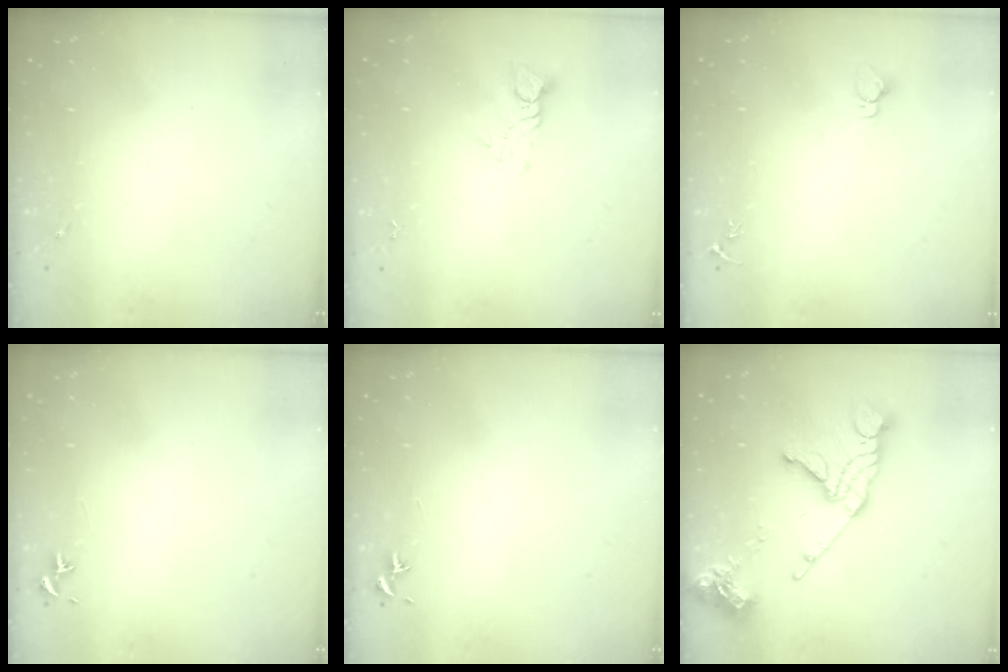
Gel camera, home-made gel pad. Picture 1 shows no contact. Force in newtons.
{"total": 3.8, "press": 3.7, "slide": 0.3}
{"total": 2.7, "press": 2.7, "slide": 0.1}
{"total": 0.8, "press": 0.7, "slide": 0.3}
{"total": 0.7, "press": 0.7, "slide": 0.3}
{"total": 17.0, "press": 16.9, "slide": 1.8}